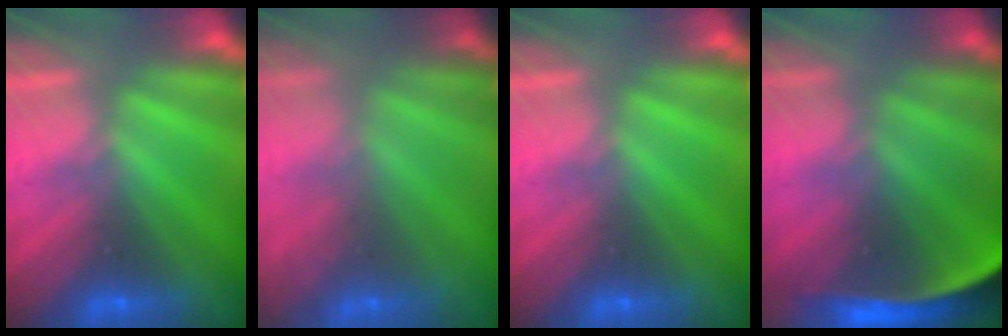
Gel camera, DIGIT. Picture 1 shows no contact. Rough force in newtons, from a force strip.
{"total": 7.1}
{"total": 0.0}
{"total": 9.1}